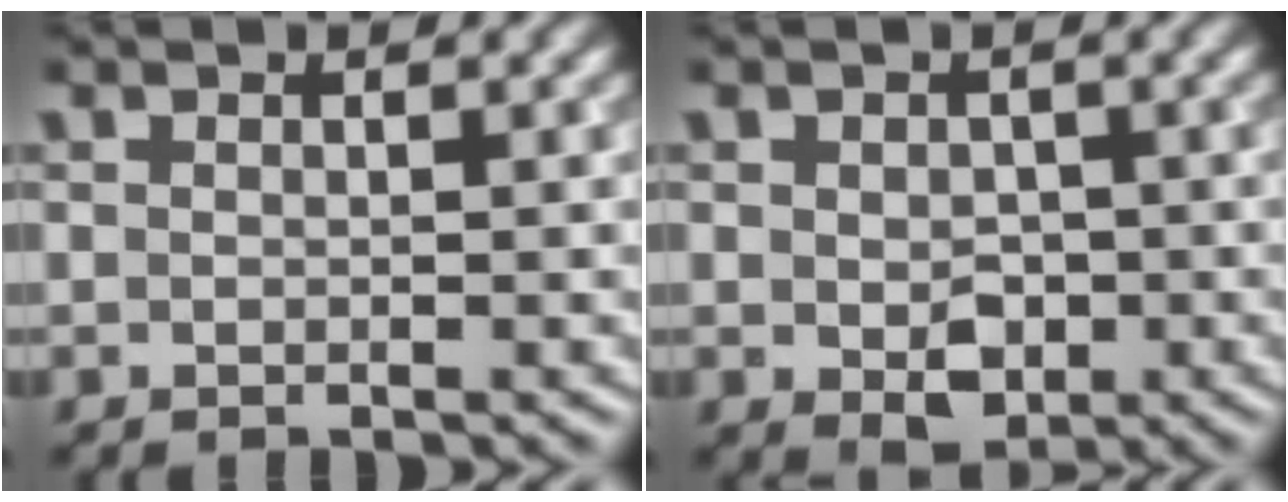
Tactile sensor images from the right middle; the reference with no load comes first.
{"total": 3.1, "force": [-0.6, 2.2, 2.1], "torque": [-0.032, -0.008, -0.006]}